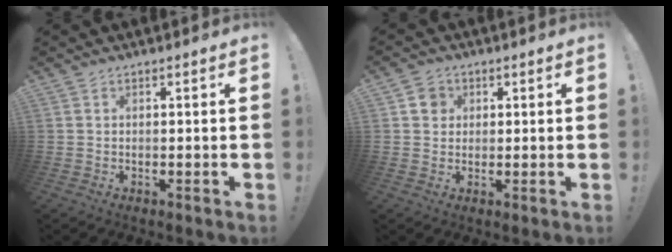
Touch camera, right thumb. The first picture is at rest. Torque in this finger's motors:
{"motor_torque": [-0.05, 0.19, 0.16, -0.08, -0.02]}